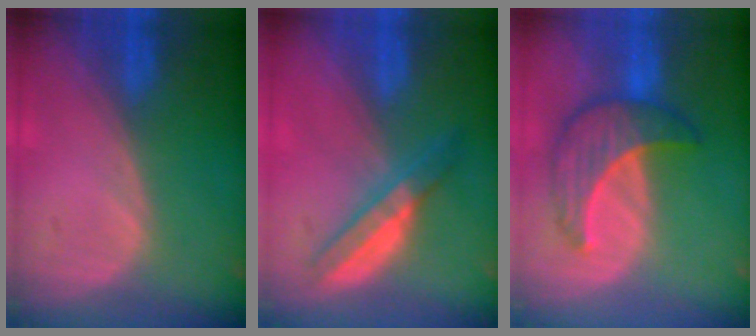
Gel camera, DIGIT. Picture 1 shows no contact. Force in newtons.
{"total": 5.0, "press": 4.9, "slide": 1.3}
{"total": 7.4, "press": 7.4, "slide": 0.2}